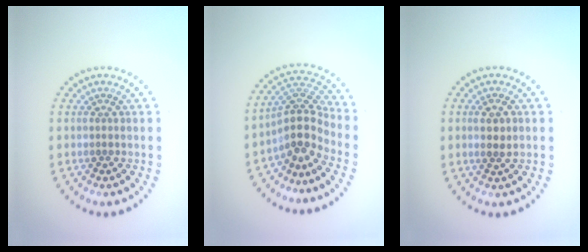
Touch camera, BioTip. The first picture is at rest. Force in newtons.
{"total": 4.0, "press": 2.8, "slide": 2.8}
{"total": 1.4, "press": 1.4, "slide": 0.4}